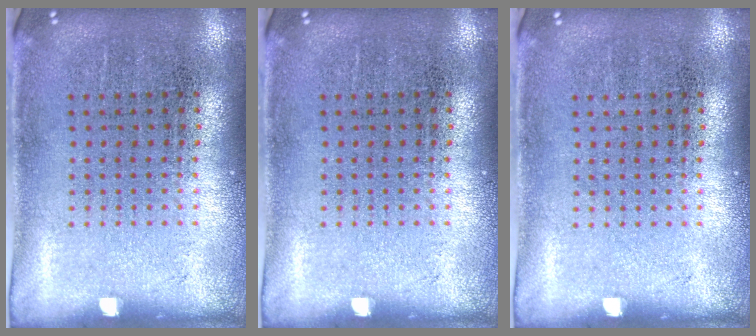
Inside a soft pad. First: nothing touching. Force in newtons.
{"total": 0.0}
{"total": 0.0}